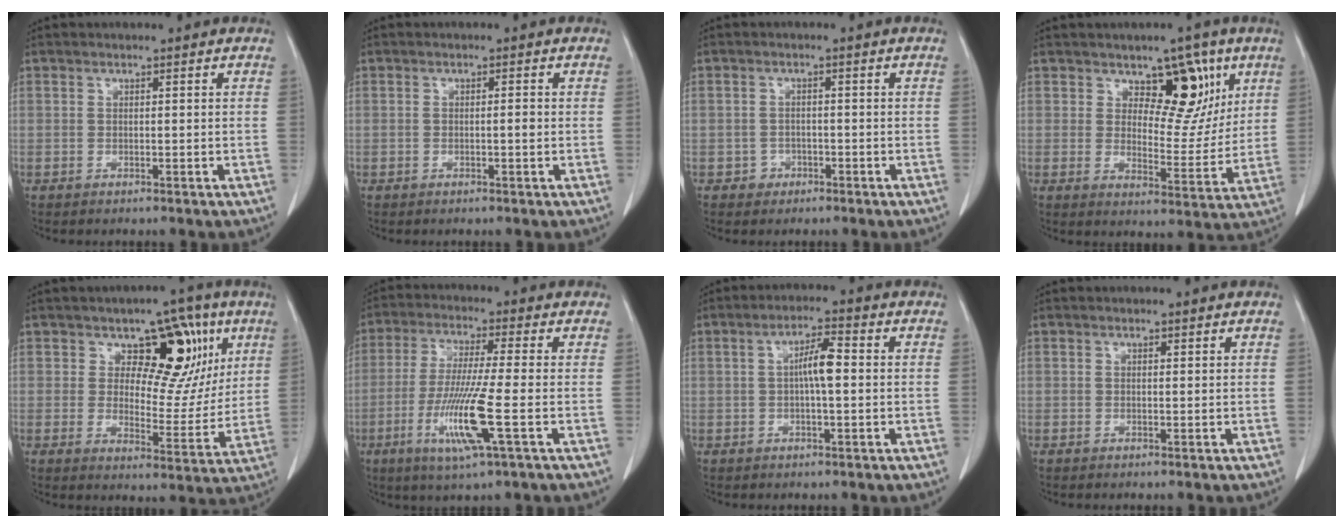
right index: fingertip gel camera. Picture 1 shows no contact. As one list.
[{"total": 0.9, "force": [-0.1, 0.1, 0.9], "torque": [-0.016, 0.002, 0.001]}, {"total": 1.9, "force": [-0.9, 1.6, 0.2], "torque": [0.003, 0.009, -0.013]}, {"total": 9.3, "force": [4.8, 4.9, 6.3], "torque": [-0.072, 0.002, 0.076]}, {"total": 12.1, "force": [5.5, 6.9, 8.3], "torque": [-0.090, 0.015, 0.084]}, {"total": 10.7, "force": [-3.4, -0.5, 10.2], "torque": [-0.212, -0.023, -0.066]}, {"total": 4.8, "force": [0.2, 0.7, 4.7], "torque": [-0.086, 0.011, 0.001]}, {"total": 0.0}]